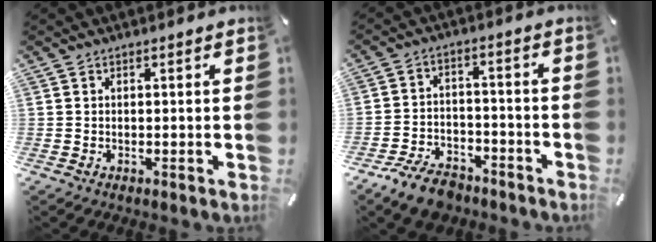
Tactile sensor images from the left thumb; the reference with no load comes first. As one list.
[{"total": 8.6, "force": [-6.8, 4.1, 3.4], "torque": [-0.056, 0.042, -0.126]}]